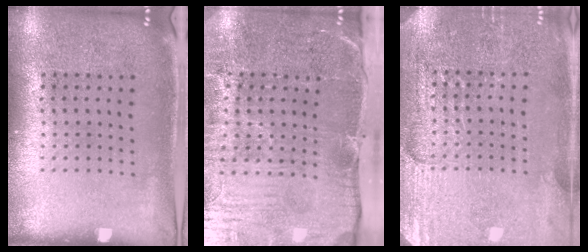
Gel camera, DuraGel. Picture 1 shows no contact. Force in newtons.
{"total": 5.4, "press": 4.4, "slide": 3.1}
{"total": 3.1, "press": 3.1, "slide": 0.3}